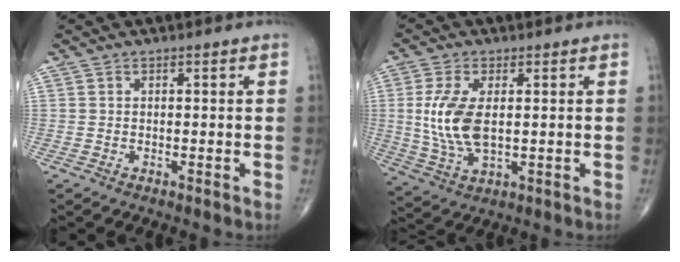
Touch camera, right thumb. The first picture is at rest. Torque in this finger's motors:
{"motor_torque": [-0.04, 0.47, 0.78, 0.11, 0.28]}